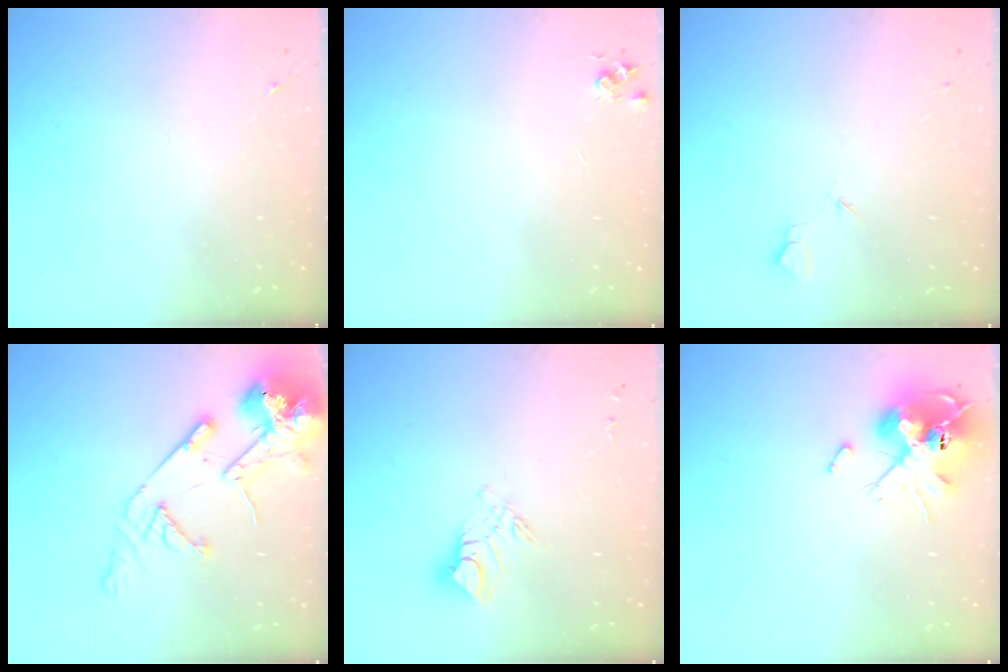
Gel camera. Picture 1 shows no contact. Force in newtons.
{"total": 4.4, "press": 4.4, "slide": 0.5}
{"total": 3.2, "press": 3.2, "slide": 0.4}
{"total": 15.7, "press": 15.5, "slide": 2.3}
{"total": 10.0, "press": 9.9, "slide": 1.0}
{"total": 13.9, "press": 13.8, "slide": 1.3}